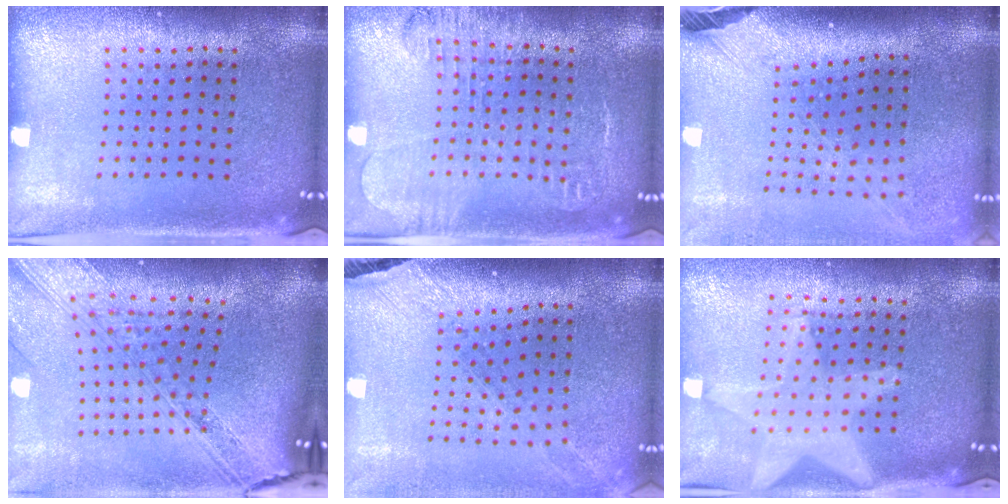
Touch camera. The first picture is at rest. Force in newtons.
{"total": 1.8, "press": 1.7, "slide": 0.5}
{"total": 2.6, "press": 1.8, "slide": 1.8}
{"total": 4.0, "press": 2.9, "slide": 2.8}
{"total": 1.5, "press": 1.5, "slide": 0.4}
{"total": 1.8, "press": 1.6, "slide": 0.8}